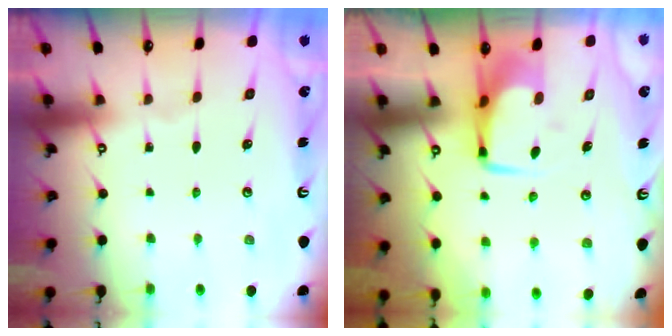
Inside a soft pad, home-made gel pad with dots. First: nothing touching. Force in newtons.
{"total": 3.7, "press": 3.6, "slide": 0.8}